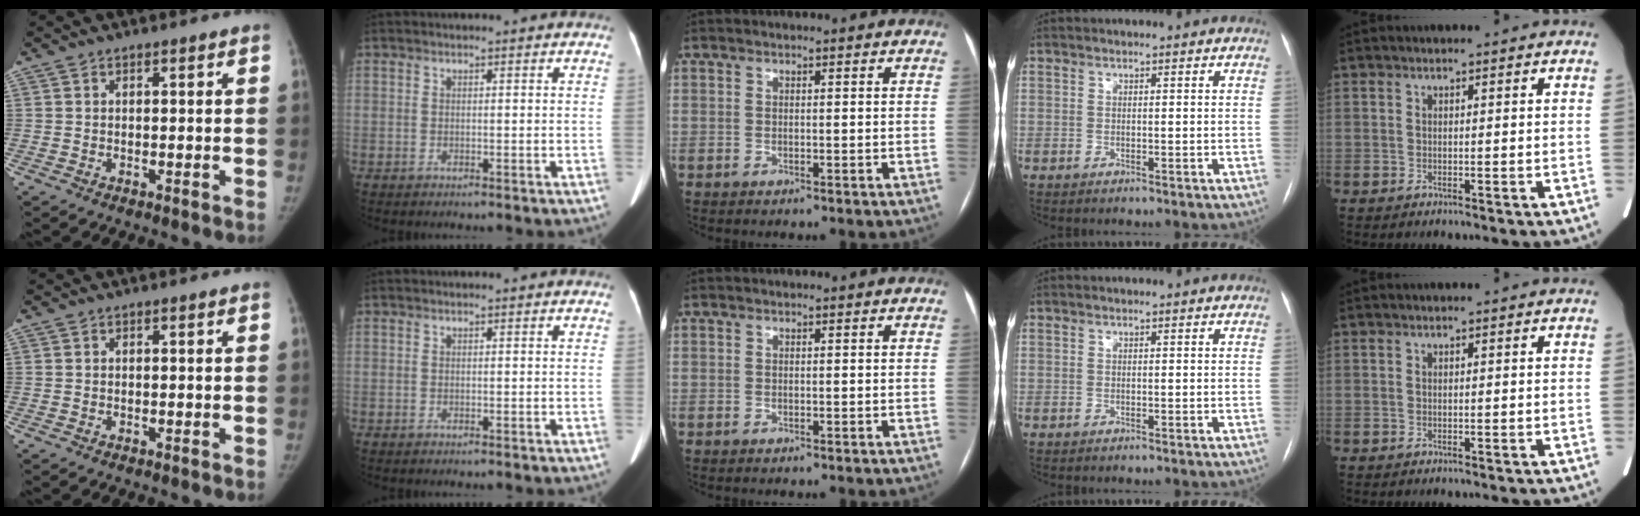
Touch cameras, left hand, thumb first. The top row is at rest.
{}